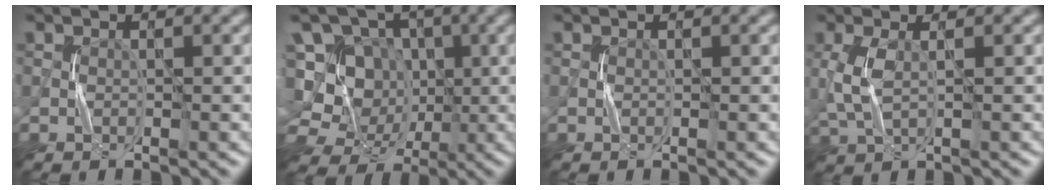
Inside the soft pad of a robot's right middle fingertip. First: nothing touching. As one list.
[{"total": 12.6, "force": [-0.4, 11.6, 4.8], "torque": [-0.141, 0.036, -0.027]}, {"total": 0.0}, {"total": 2.7, "force": [0.4, 0.9, 2.5], "torque": [-0.067, 0.002, 0.011]}]